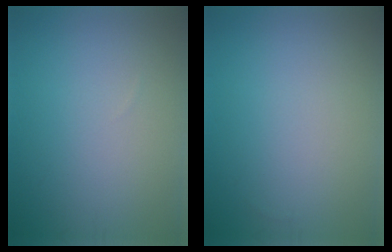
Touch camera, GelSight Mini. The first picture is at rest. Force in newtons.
{"total": 0.0}